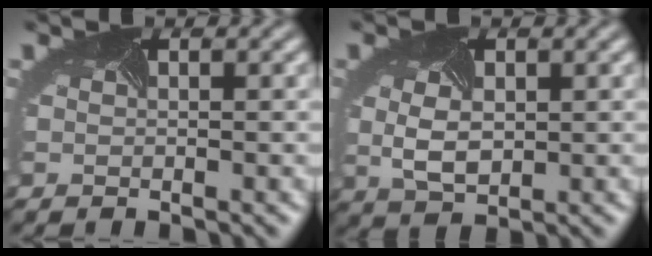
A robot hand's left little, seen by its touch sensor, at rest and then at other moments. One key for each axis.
{"total": 3.2, "fx": 0.1, "fy": 2.0, "fz": 2.4, "tx": -0.061, "ty": -0.006, "tz": 0.007}